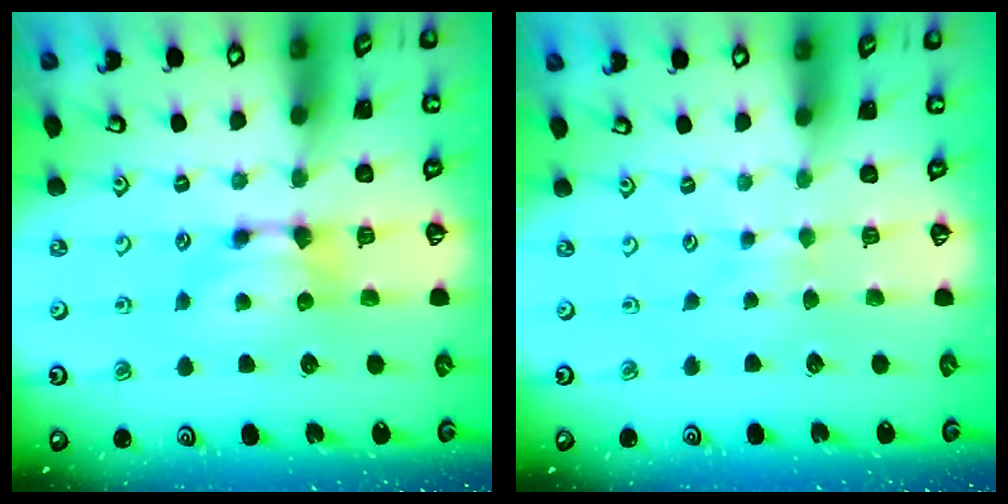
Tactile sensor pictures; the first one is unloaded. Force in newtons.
{"total": 2.8, "press": 2.7, "slide": 0.4}